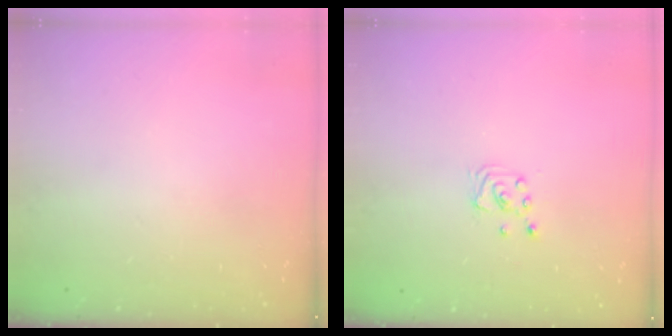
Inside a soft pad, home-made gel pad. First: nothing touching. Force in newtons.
{"total": 2.3, "press": 2.3, "slide": 0.2}